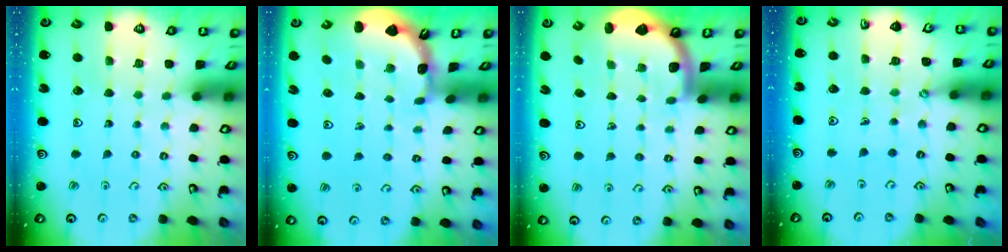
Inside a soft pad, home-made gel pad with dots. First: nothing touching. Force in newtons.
{"total": 1.8, "press": 1.8, "slide": 0.1}
{"total": 2.0, "press": 2.0, "slide": 0.3}
{"total": 1.9, "press": 1.9, "slide": 0.1}